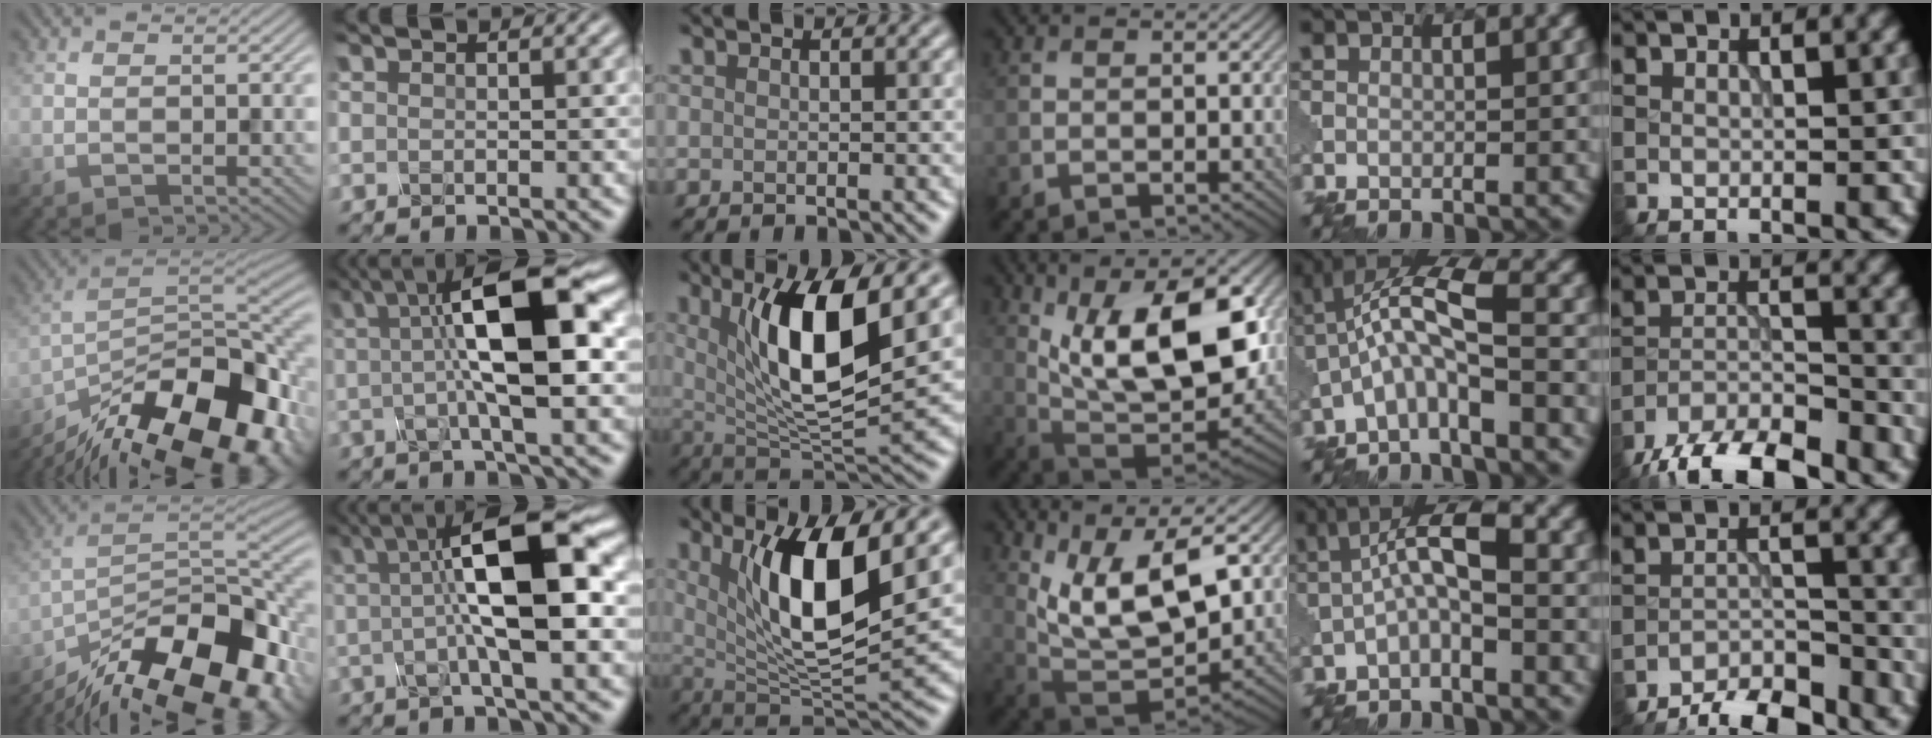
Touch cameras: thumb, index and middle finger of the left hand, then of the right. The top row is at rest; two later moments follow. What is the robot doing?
{"motion": "disassemble", "object": "glue stick"}